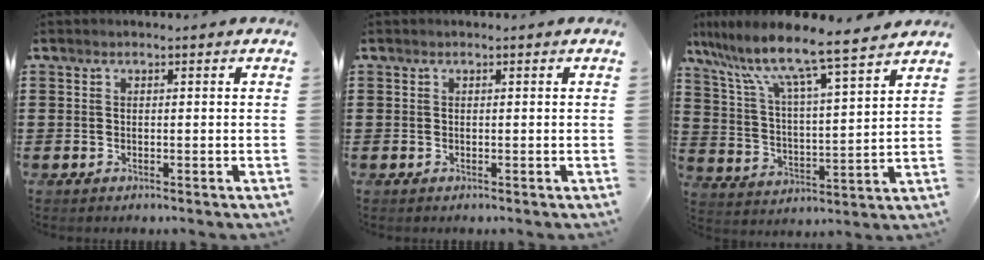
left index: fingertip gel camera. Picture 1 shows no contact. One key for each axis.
{"total": 0.0}
{"total": 9.1, "fx": 7.6, "fy": 0.2, "fz": 5.0, "tx": -0.127, "ty": -0.052, "tz": 0.122}